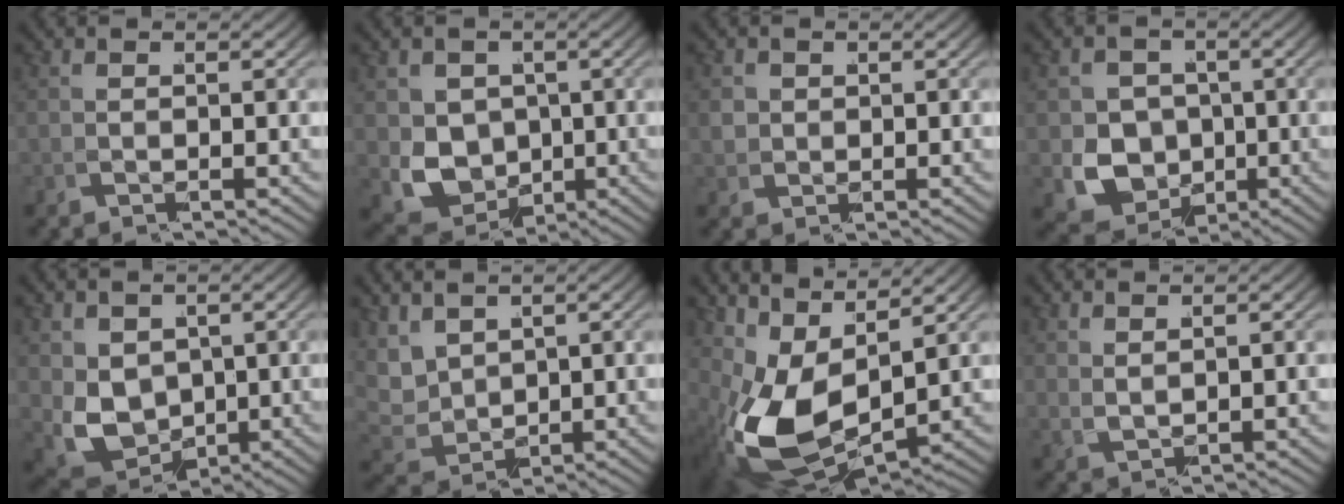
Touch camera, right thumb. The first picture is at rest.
{"total": 8.1, "force": [-0.6, 6.7, 4.5], "torque": [-0.112, -0.057, 0.018]}
{"total": 2.5, "force": [0.8, 2.1, 1.0], "torque": [-0.030, -0.010, 0.024]}
{"total": 9.9, "force": [-1.8, 8.6, 4.6], "torque": [-0.107, -0.053, -0.012]}
{"total": 6.7, "force": [0.2, 5.1, 4.3], "torque": [-0.111, -0.051, 0.035]}
{"total": 5.2, "force": [1.7, 3.8, 3.2], "torque": [-0.089, -0.023, 0.055]}
{"total": 10.4, "force": [0.1, 5.9, 8.5], "torque": [-0.197, -0.048, 0.030]}
{"total": 2.0, "force": [1.8, 0.2, 0.7], "torque": [-0.016, 0.000, 0.048]}